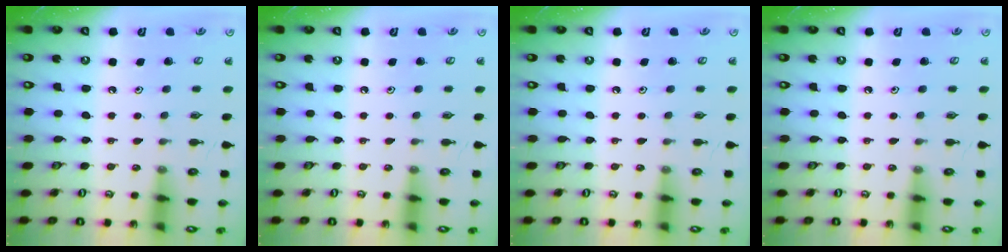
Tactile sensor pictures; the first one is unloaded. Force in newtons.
{"total": 0.0}
{"total": 0.0}
{"total": 0.0}